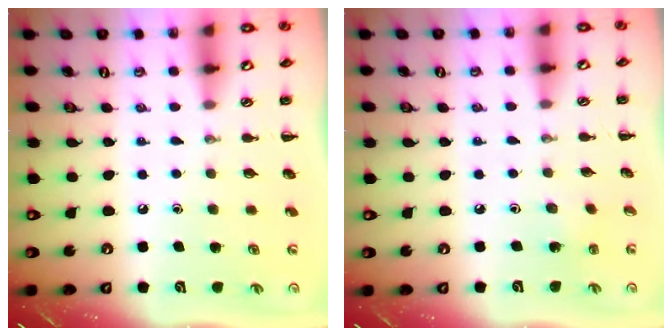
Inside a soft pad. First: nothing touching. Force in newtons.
{"total": 1.3, "press": 1.2, "slide": 0.6}